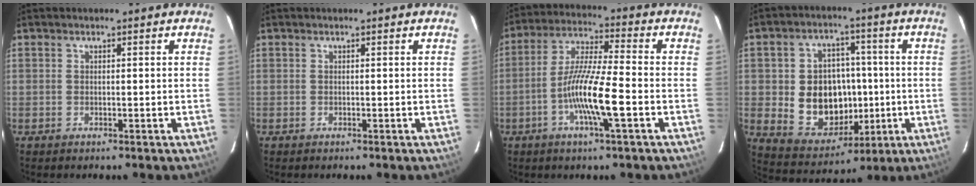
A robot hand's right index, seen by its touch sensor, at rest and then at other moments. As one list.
[{"total": 0.0}, {"total": 11.4, "force": [-4.1, 0.7, 10.6], "torque": [-0.210, -0.002, -0.081]}, {"total": 14.4, "force": [-1.1, 11.9, 8.1], "torque": [-0.177, 0.014, 0.008]}]